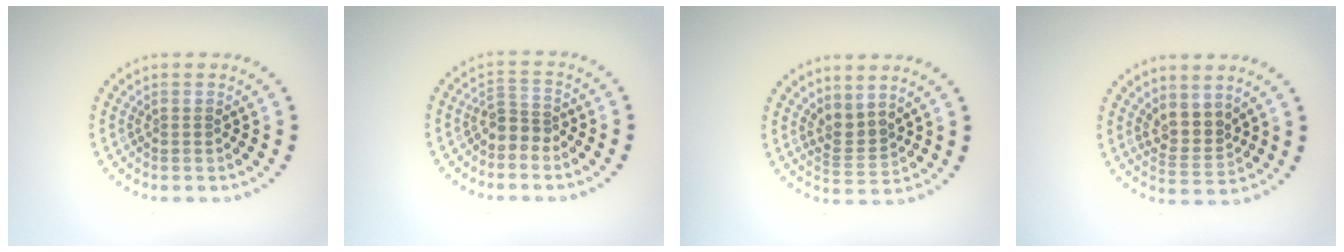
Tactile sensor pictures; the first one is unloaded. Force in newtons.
{"total": 2.1, "press": 1.7, "slide": 1.2}
{"total": 2.3, "press": 1.5, "slide": 1.7}
{"total": 2.7, "press": 2.0, "slide": 1.8}